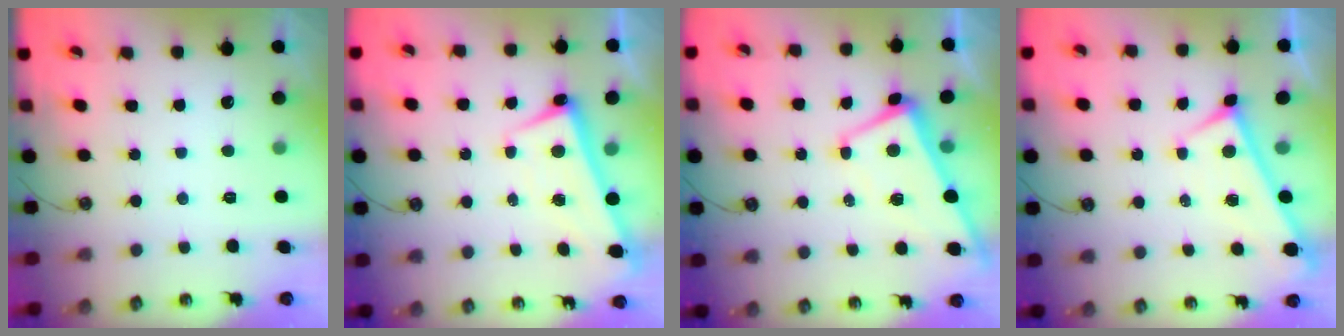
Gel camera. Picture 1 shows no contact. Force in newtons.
{"total": 2.6, "press": 2.5, "slide": 0.7}
{"total": 2.2, "press": 2.1, "slide": 0.6}
{"total": 0.0}